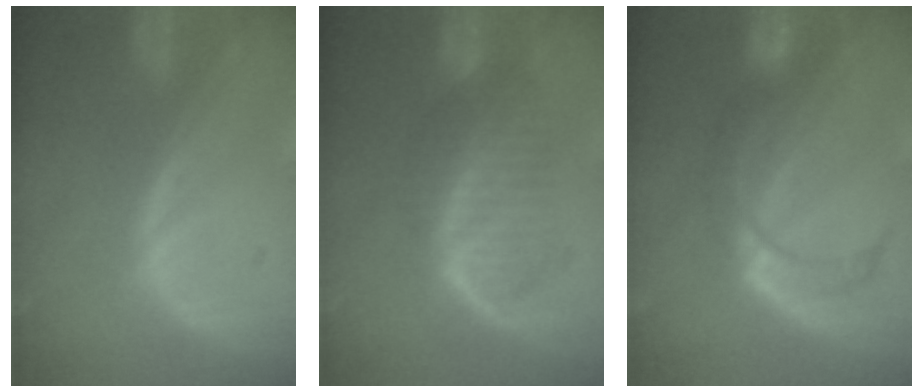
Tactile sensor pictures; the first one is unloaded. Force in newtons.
{"total": 5.9, "press": 5.8, "slide": 1.4}
{"total": 6.1, "press": 6.0, "slide": 1.1}